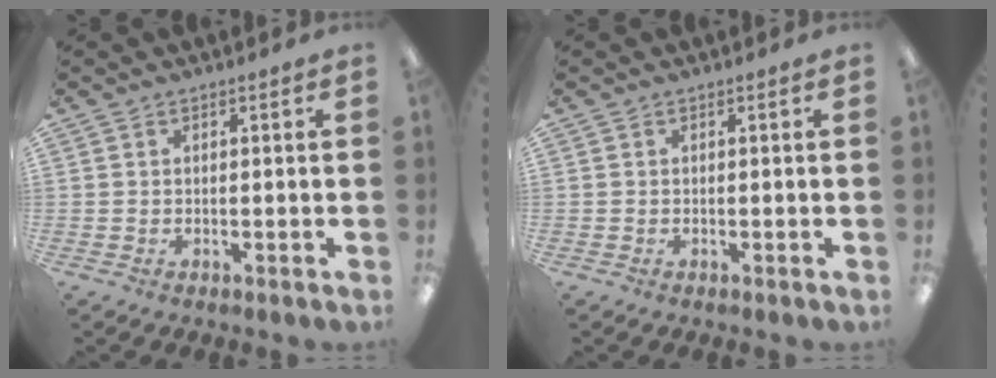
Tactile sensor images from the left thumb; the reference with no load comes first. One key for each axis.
{"total": 0.0}